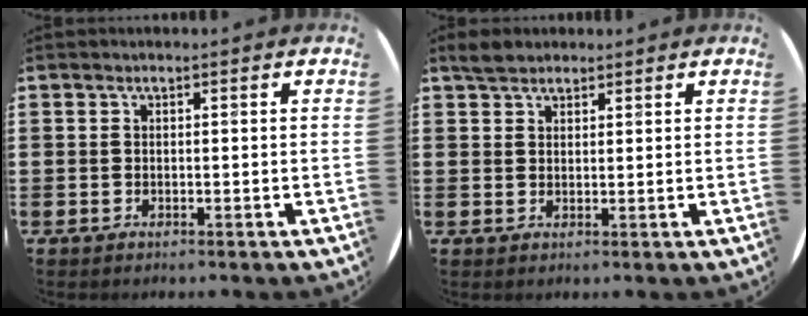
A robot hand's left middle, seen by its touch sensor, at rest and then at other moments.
{"total": 2.5, "force": [2.2, 1.0, 0.5], "torque": [-0.008, 0.003, 0.041]}